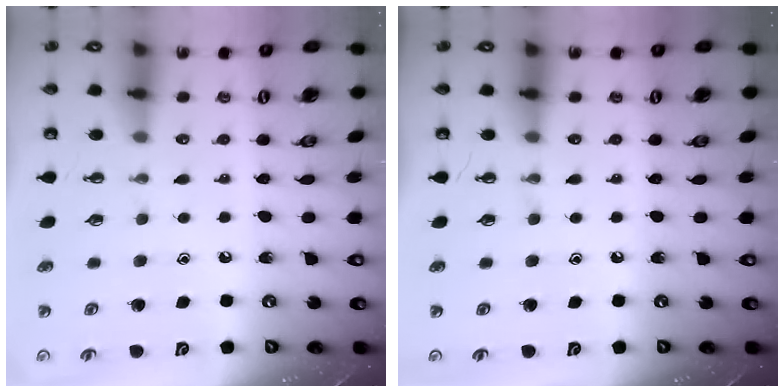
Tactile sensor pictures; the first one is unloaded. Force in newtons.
{"total": 0.0}